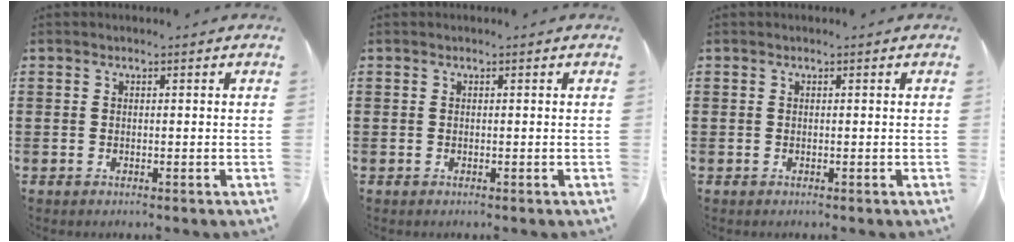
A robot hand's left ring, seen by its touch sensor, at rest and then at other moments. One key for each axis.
{"total": 0.0}
{"total": 0.0}